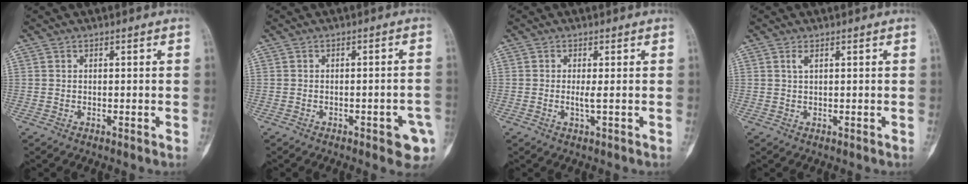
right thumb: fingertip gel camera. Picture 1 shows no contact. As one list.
[{"total": 6.3, "force": [-2.6, 2.0, 5.3], "torque": [-0.053, 0.013, -0.026]}, {"total": 1.7, "force": [-0.1, 0.1, 1.7], "torque": [-0.037, -0.004, -0.003]}, {"total": 1.2, "force": [0.6, 0.3, 1.0], "torque": [-0.025, 0.003, 0.013]}]